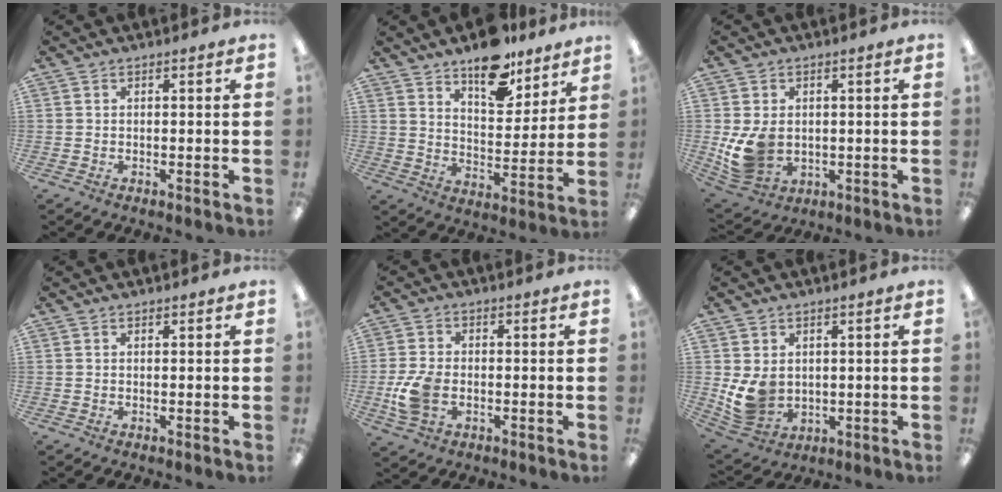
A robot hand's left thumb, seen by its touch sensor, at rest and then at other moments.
{"total": 13.5, "force": [10.6, 5.9, 5.9], "torque": [-0.078, -0.069, 0.189]}
{"total": 9.6, "force": [0.0, 7.6, 6.0], "torque": [-0.128, 0.004, 0.006]}
{"total": 0.5, "force": [0.5, 0.2, 0.1], "torque": [0.005, -0.002, 0.007]}
{"total": 8.4, "force": [-1.7, 5.6, 6.0], "torque": [-0.126, 0.001, -0.031]}
{"total": 8.8, "force": [1.5, 7.2, 4.8], "torque": [-0.109, -0.005, 0.032]}